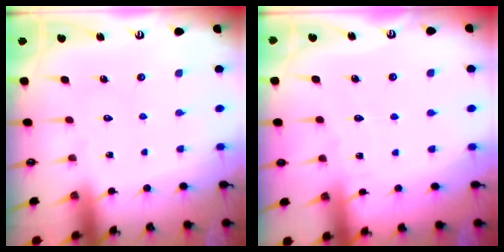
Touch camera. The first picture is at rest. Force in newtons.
{"total": 2.3, "press": 2.3, "slide": 0.3}